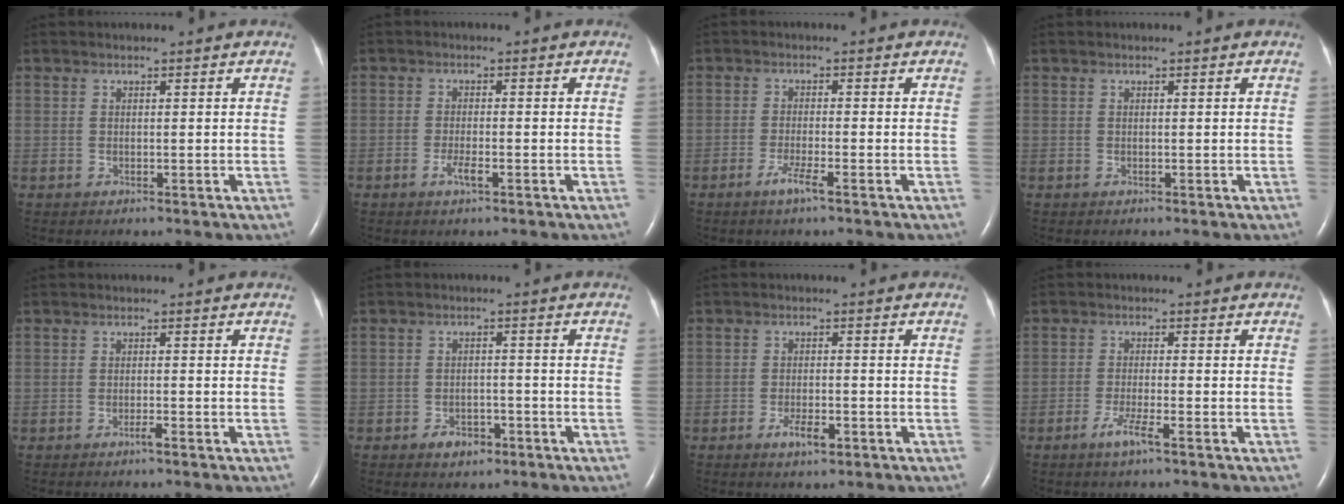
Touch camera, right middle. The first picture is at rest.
{"total": 2.1, "force": [-1.1, 0.3, 1.8], "torque": [-0.039, -0.002, -0.022]}
{"total": 2.9, "force": [-1.8, -0.1, 2.3], "torque": [-0.048, -0.006, -0.037]}
{"total": 0.0}
{"total": 1.1, "force": [-0.8, -0.1, 0.7], "torque": [-0.017, -0.001, -0.014]}
{"total": 3.4, "force": [-2.1, 2.0, 1.7], "torque": [-0.024, 0.004, -0.027]}
{"total": 3.2, "force": [-1.8, 0.9, 2.5], "torque": [-0.046, 0.000, -0.031]}
{"total": 3.3, "force": [-2.0, -0.2, 2.6], "torque": [-0.057, -0.007, -0.041]}